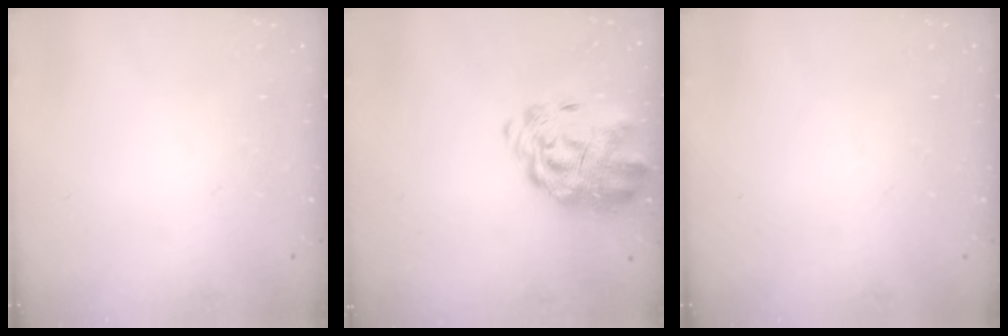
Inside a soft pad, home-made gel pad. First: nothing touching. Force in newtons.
{"total": 4.5, "press": 4.1, "slide": 1.9}
{"total": 0.0}